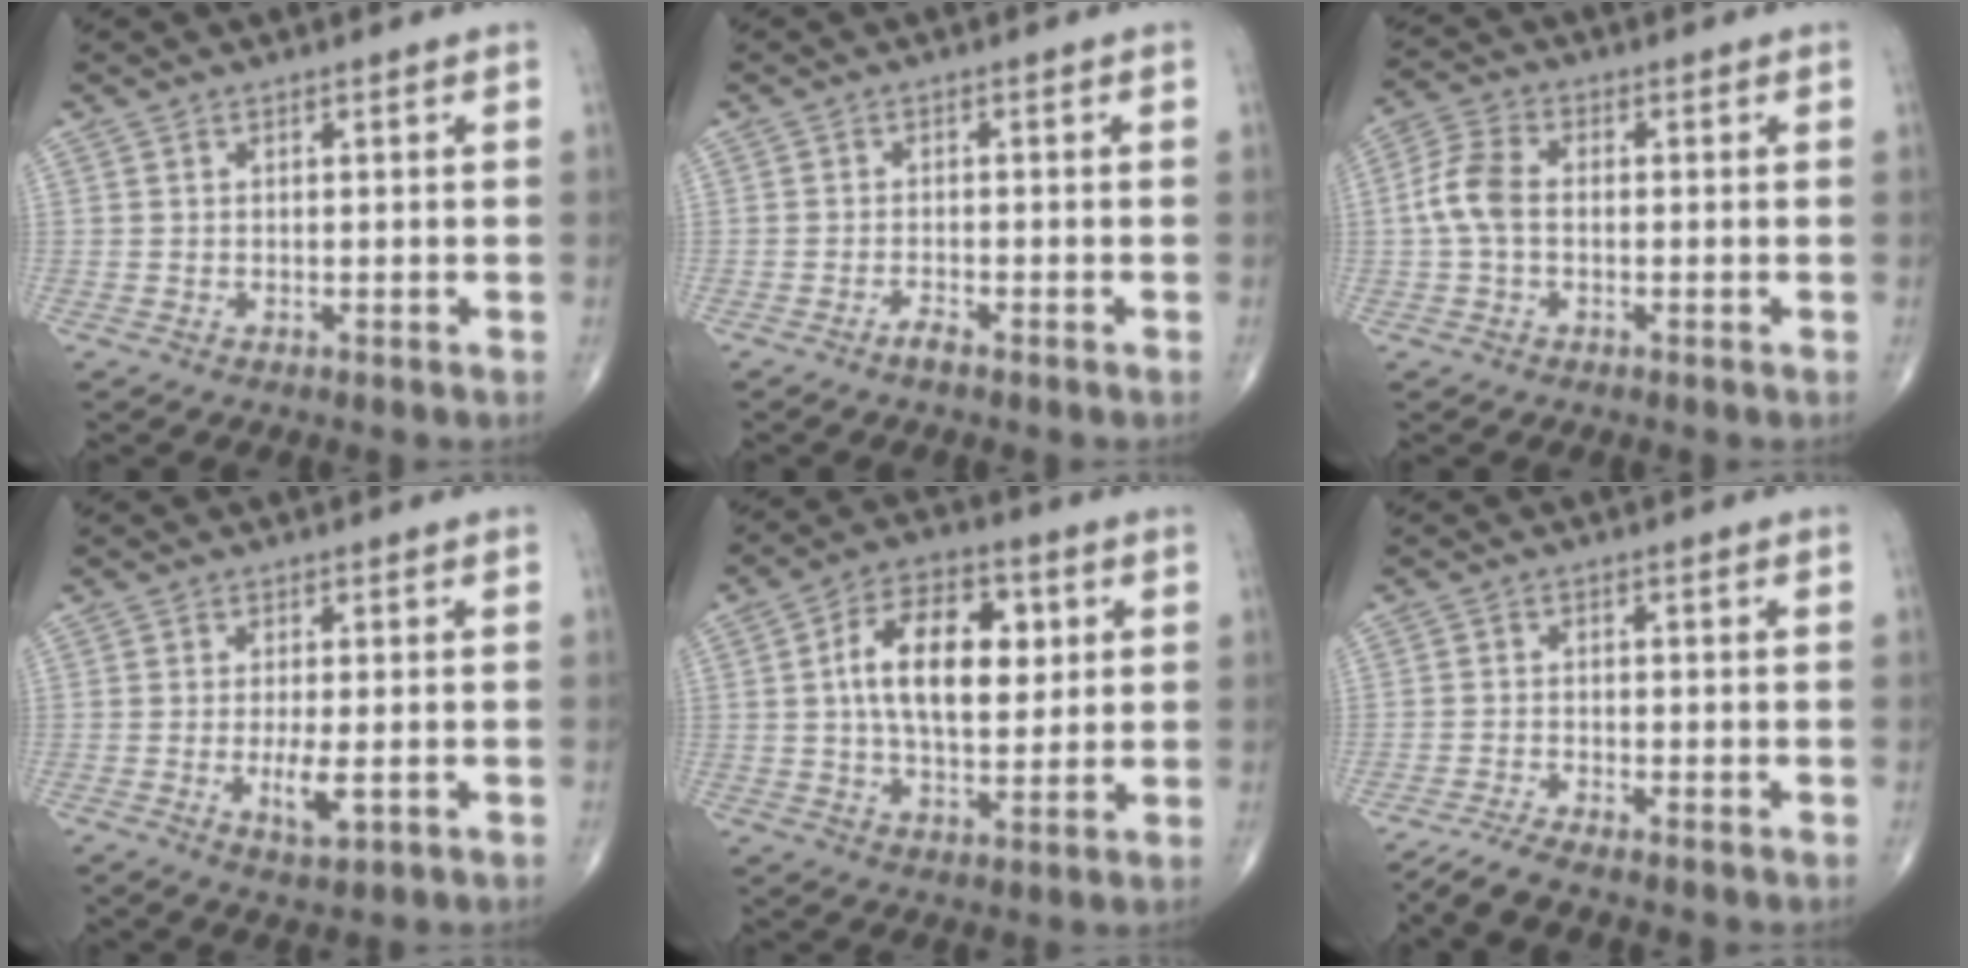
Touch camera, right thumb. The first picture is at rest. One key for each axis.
{"total": 1.5, "fx": -1.3, "fy": 0.2, "fz": 0.8, "tx": -0.019, "ty": 0.006, "tz": -0.024}
{"total": 6.4, "fx": -0.4, "fy": 4.0, "fz": 5.0, "tx": -0.112, "ty": 0.017, "tz": -0.016}
{"total": 4.4, "fx": -1.0, "fy": 1.3, "fz": 4.1, "tx": -0.076, "ty": -0.010, "tz": -0.015}
{"total": 14.6, "fx": 2.6, "fy": 8.2, "fz": 11.9, "tx": -0.173, "ty": 0.005, "tz": 0.038}
{"total": 3.5, "fx": -3.1, "fy": -0.1, "fz": 1.6, "tx": -0.045, "ty": 0.001, "tz": -0.067}